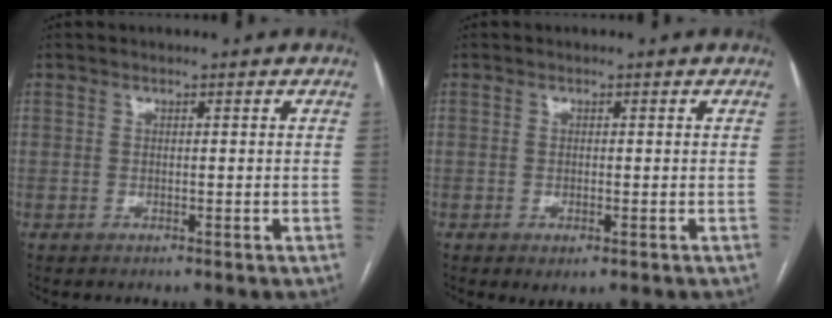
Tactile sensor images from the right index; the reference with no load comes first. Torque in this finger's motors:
{"motor_torque": [0.70, -0.42, 0.22, 0.04]}